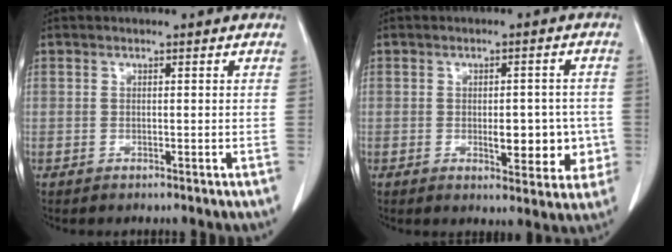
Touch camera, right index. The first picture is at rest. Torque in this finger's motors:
{"motor_torque": [0.42, -0.10, 0.17, 0.04]}